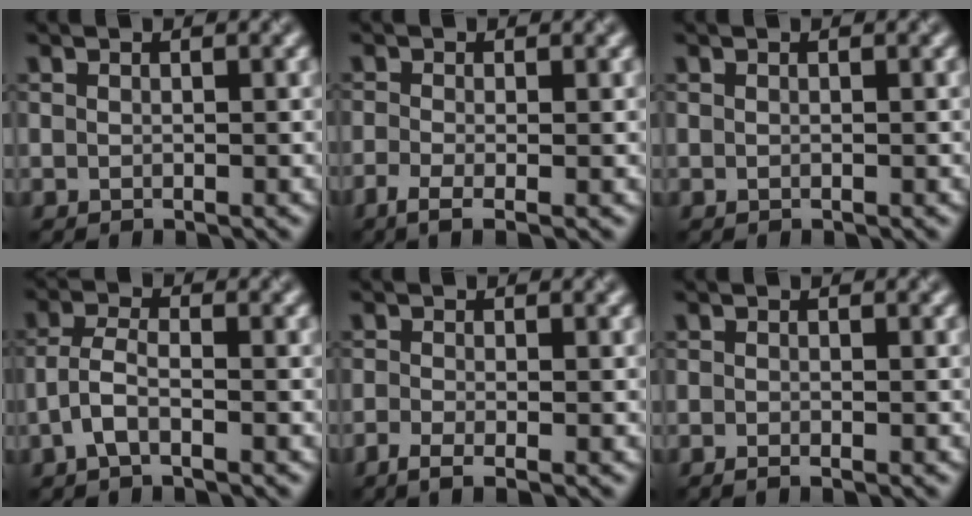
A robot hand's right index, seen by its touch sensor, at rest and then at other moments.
{"total": 2.4, "force": [-1.2, 0.6, 2.1], "torque": [-0.052, -0.005, -0.028]}
{"total": 0.0}
{"total": 2.4, "force": [-1.3, 0.6, 1.9], "torque": [-0.049, 0.010, -0.034]}
{"total": 2.1, "force": [-1.3, 0.4, 1.7], "torque": [-0.041, -0.003, -0.032]}
{"total": 0.8, "force": [-0.7, -0.1, 0.5], "torque": [-0.012, 0.001, -0.013]}